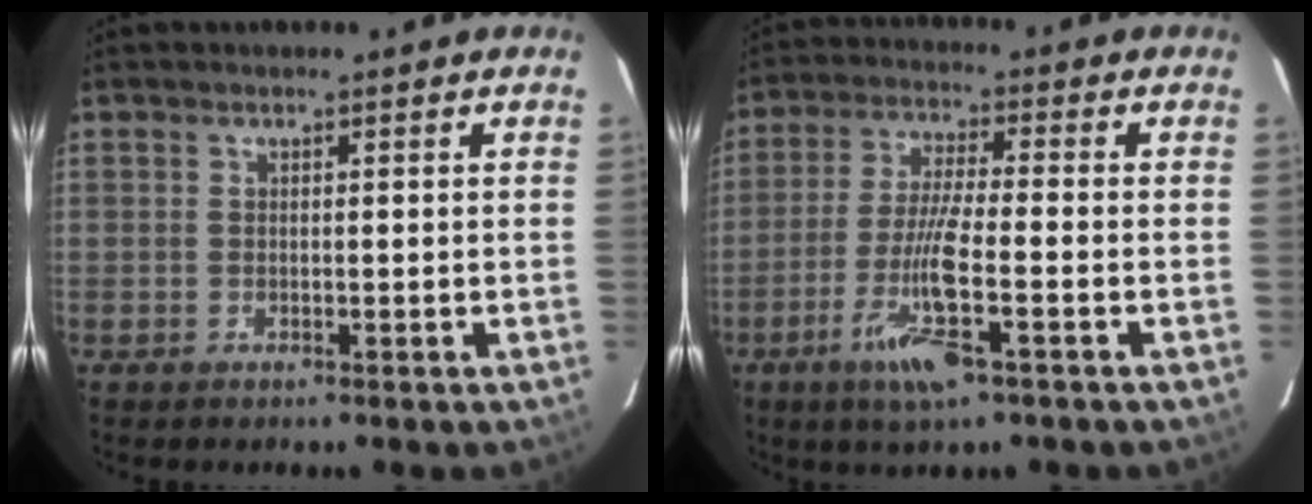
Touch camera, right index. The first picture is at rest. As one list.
[{"total": 9.9, "force": [-4.3, 0.4, 8.9], "torque": [-0.176, -0.016, -0.080]}]